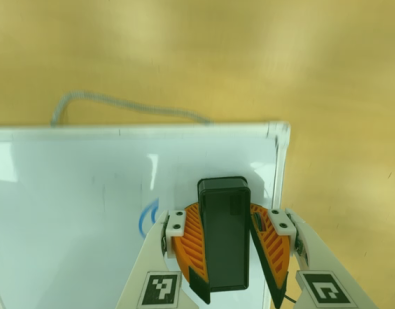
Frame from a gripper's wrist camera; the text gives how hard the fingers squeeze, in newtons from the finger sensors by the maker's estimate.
{"total": 12.2, "left": 14.1, "right": 10.4}